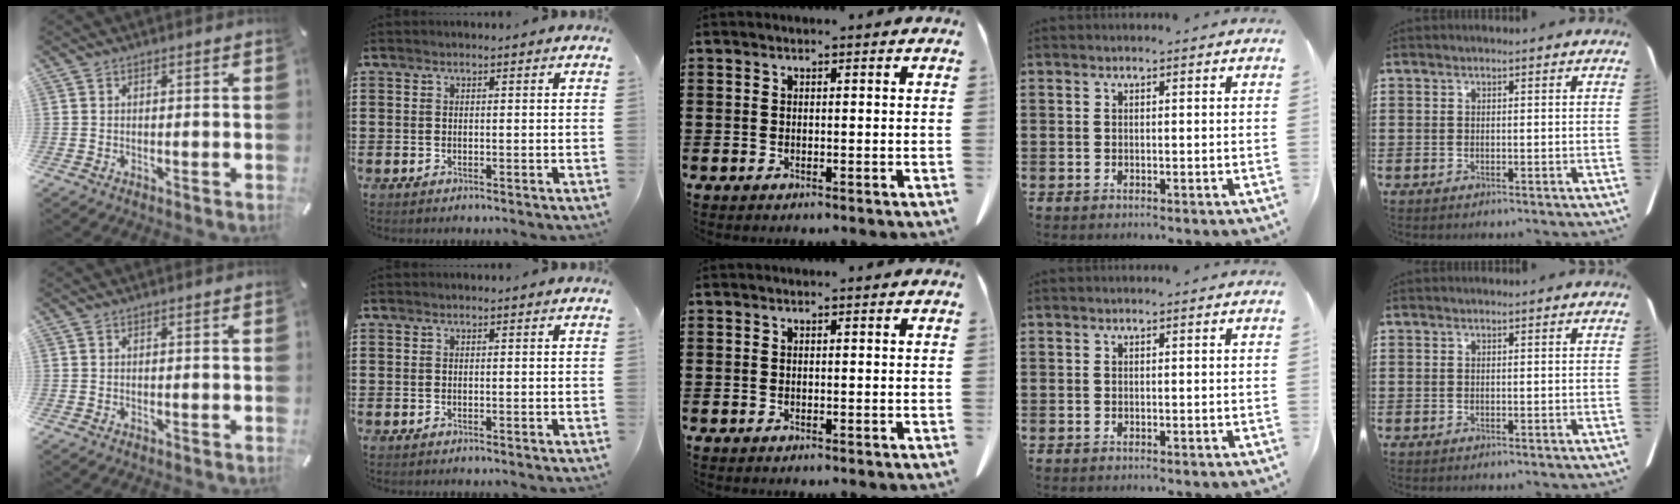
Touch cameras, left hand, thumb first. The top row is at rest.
{}